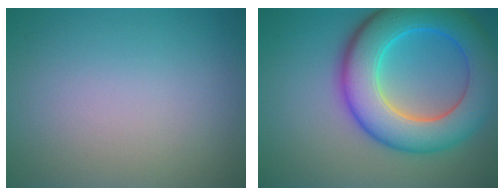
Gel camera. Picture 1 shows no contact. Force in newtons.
{"total": 10.1, "press": 10.1, "slide": 0.4}